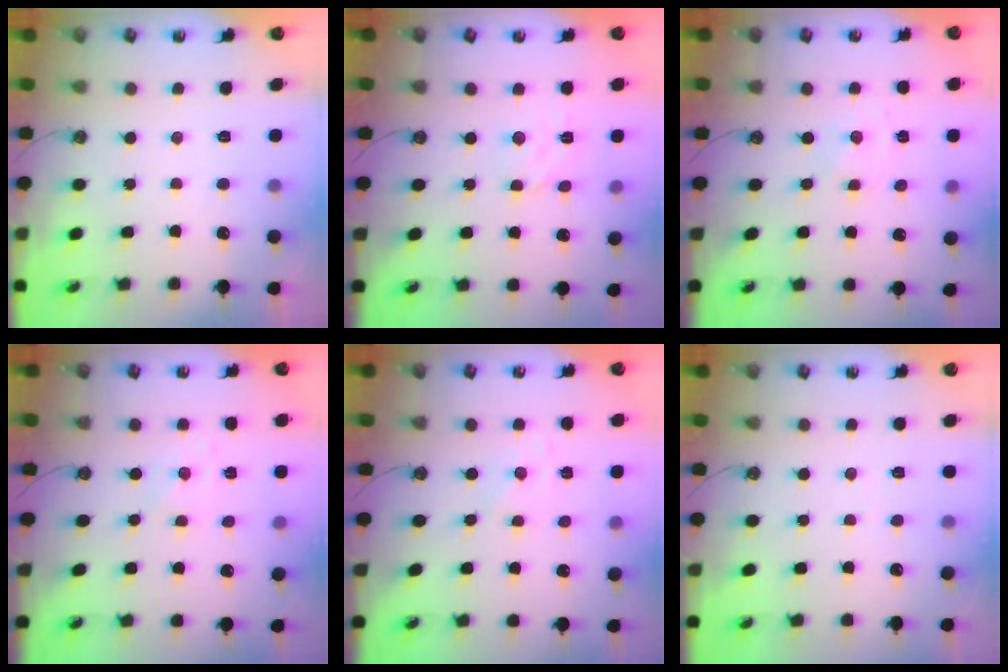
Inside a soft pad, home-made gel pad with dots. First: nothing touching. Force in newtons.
{"total": 3.7, "press": 3.7, "slide": 0.4}
{"total": 0.0}
{"total": 1.1, "press": 1.1, "slide": 0.2}
{"total": 0.0}
{"total": 2.6, "press": 2.6, "slide": 0.4}